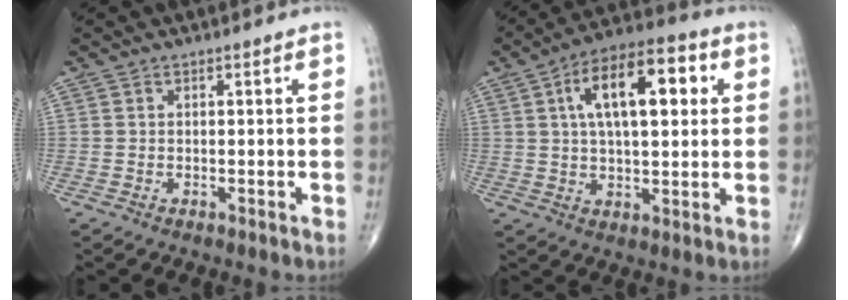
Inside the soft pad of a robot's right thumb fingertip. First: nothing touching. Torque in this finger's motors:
{"motor_torque": [1.00, 4.00, 1.28, 0.27, 0.39]}